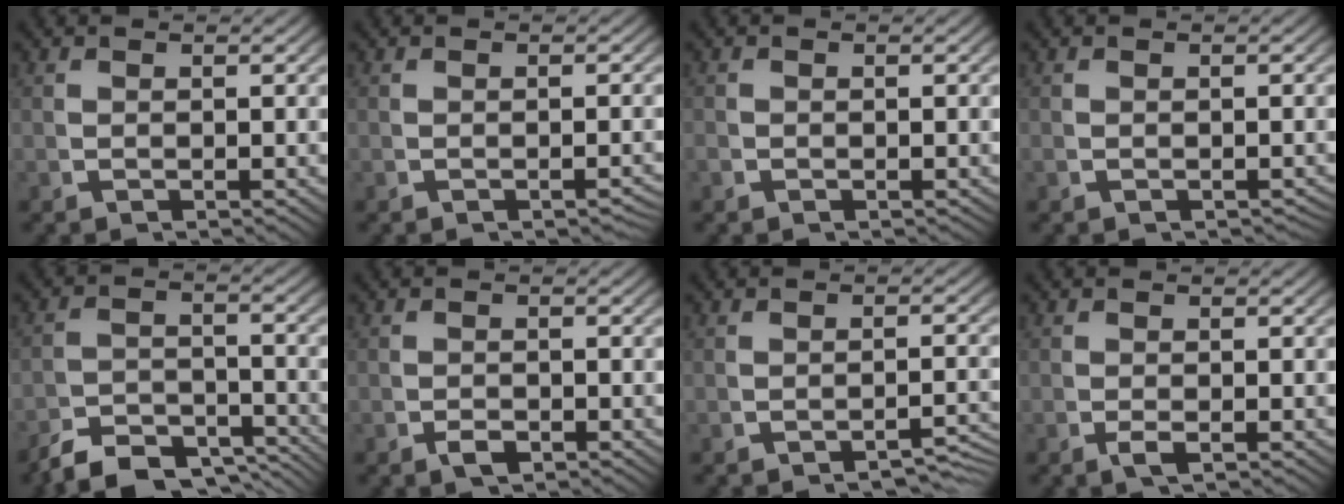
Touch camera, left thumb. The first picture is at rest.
{"total": 1.0, "force": [-0.9, 0.2, 0.5], "torque": [-0.007, 0.004, -0.014]}
{"total": 0.7, "force": [-0.3, 0.6, 0.1], "torque": [-0.009, -0.008, -0.004]}
{"total": 1.0, "force": [-0.9, 0.5, 0.2], "torque": [-0.006, -0.005, -0.010]}
{"total": 6.7, "force": [-5.5, 2.8, 2.5], "torque": [-0.036, -0.024, -0.094]}
{"total": 1.5, "force": [-0.9, 0.7, 0.8], "torque": [-0.017, -0.009, -0.013]}
{"total": 2.8, "force": [-2.4, 0.7, 1.3], "torque": [-0.017, 0.002, -0.037]}
{"total": 1.2, "force": [-0.4, 0.5, 1.0], "torque": [-0.027, -0.005, -0.004]}